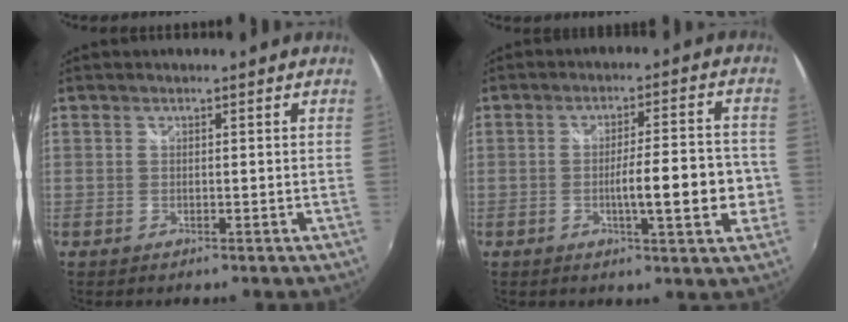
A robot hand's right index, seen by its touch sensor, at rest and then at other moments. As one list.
[{"total": 10.0, "force": [-2.4, 1.8, 9.5], "torque": [-0.151, -0.006, -0.031]}]